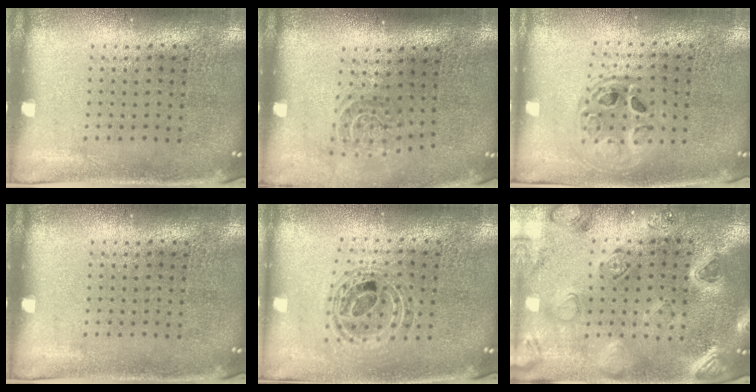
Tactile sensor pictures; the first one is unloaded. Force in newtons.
{"total": 1.5, "press": 1.1, "slide": 1.0}
{"total": 1.5, "press": 1.3, "slide": 0.7}
{"total": 0.0}
{"total": 0.9, "press": 0.9, "slide": 0.2}
{"total": 2.1, "press": 2.1, "slide": 0.2}